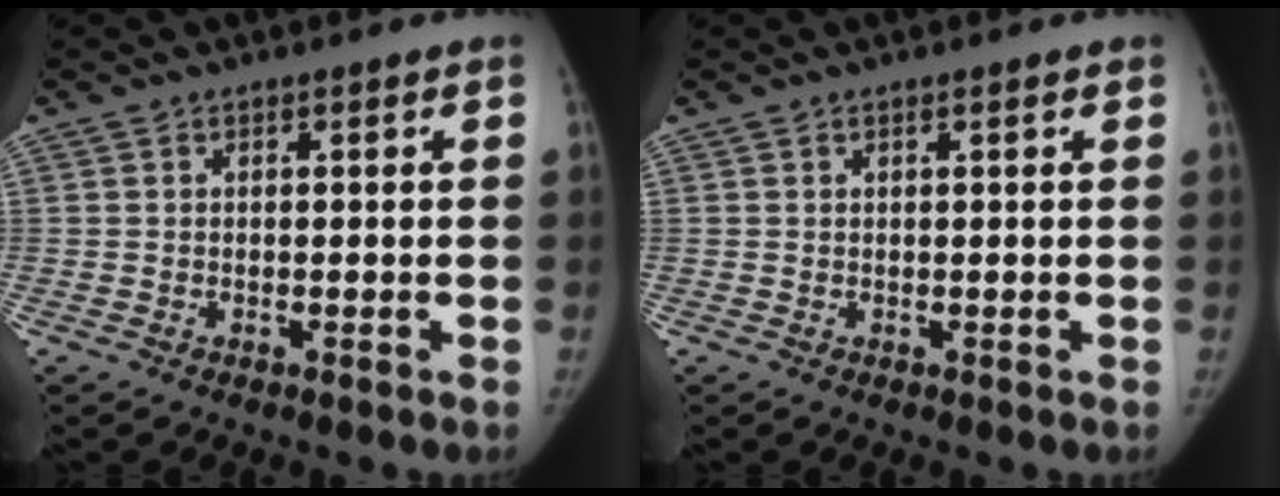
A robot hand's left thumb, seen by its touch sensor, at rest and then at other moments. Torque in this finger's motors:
{"motor_torque": [-0.22, -0.18, 0.08, 0.36, 0.00]}